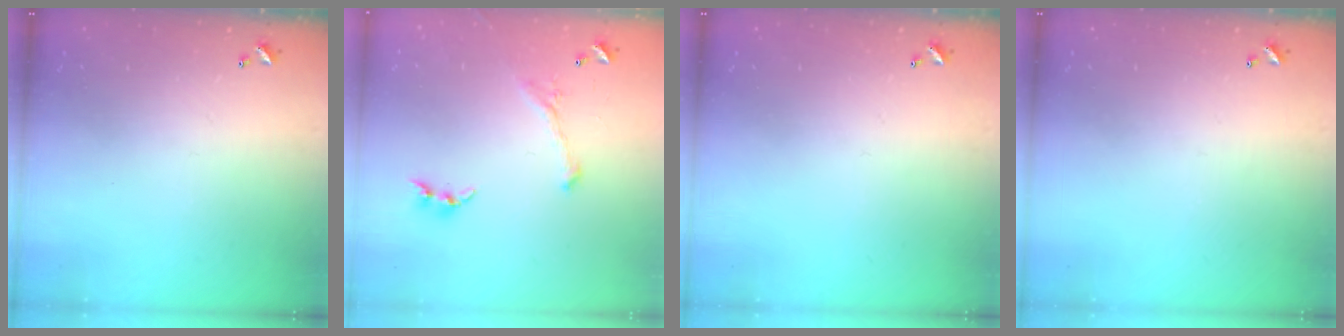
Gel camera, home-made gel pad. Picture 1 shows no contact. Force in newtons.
{"total": 2.8, "press": 2.6, "slide": 0.9}
{"total": 0.0}
{"total": 0.0}